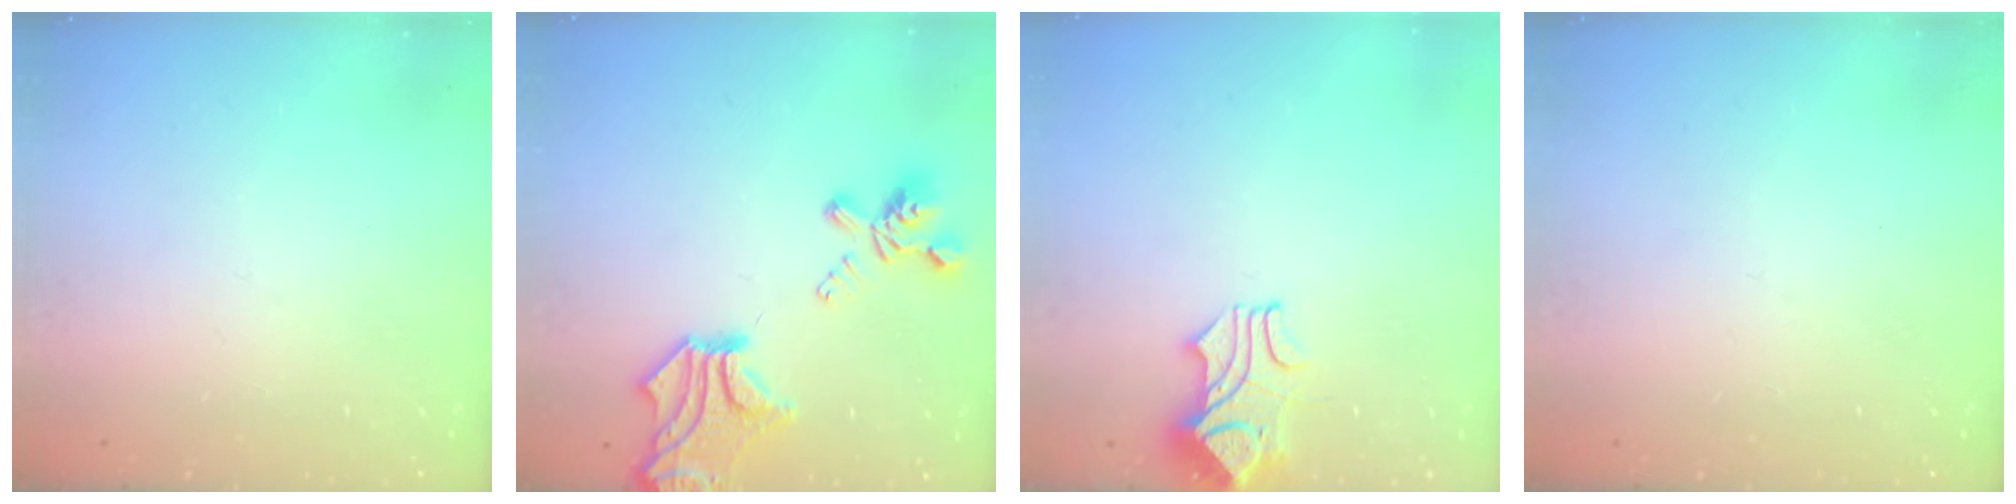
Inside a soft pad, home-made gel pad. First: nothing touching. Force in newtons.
{"total": 9.2, "press": 8.4, "slide": 3.9}
{"total": 1.5, "press": 1.2, "slide": 1.0}
{"total": 0.0}